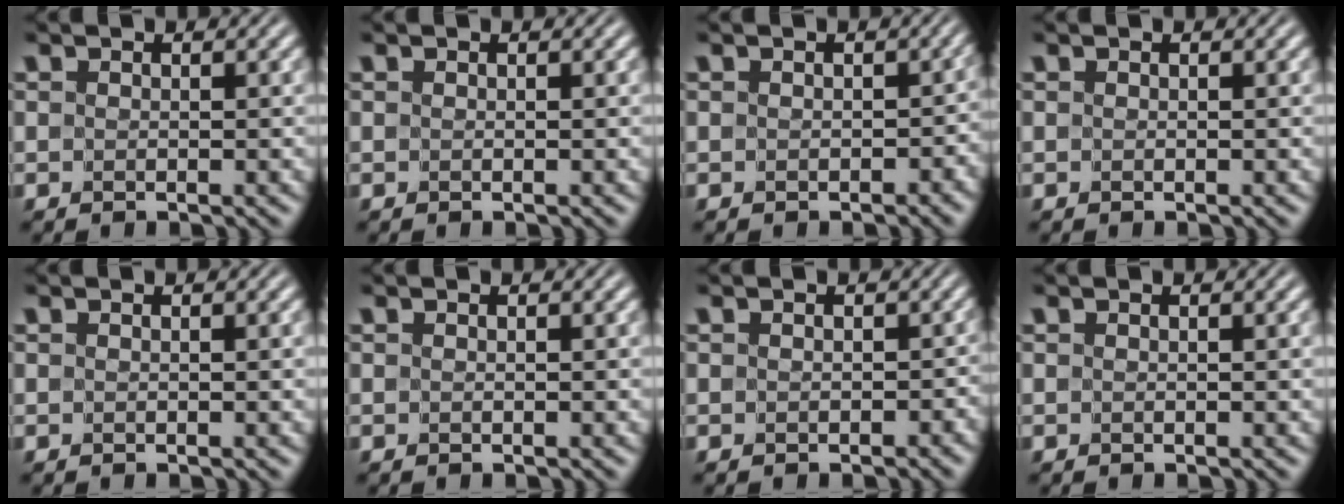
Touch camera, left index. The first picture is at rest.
{"total": 0.0}
{"total": 1.9, "force": [-0.5, 1.5, 1.1], "torque": [0.004, -0.005, -0.005]}
{"total": 0.0}
{"total": 0.0}
{"total": 0.0}
{"total": 1.2, "force": [-0.3, 1.1, 0.4], "torque": [0.010, -0.003, -0.004]}
{"total": 0.0}